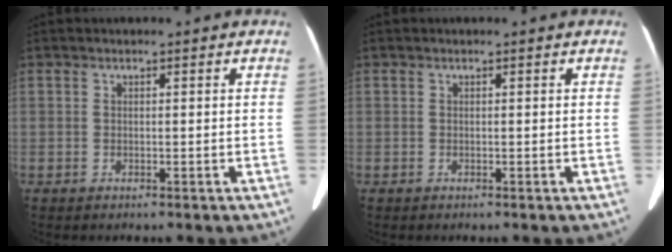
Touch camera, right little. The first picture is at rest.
{"total": 0.0}